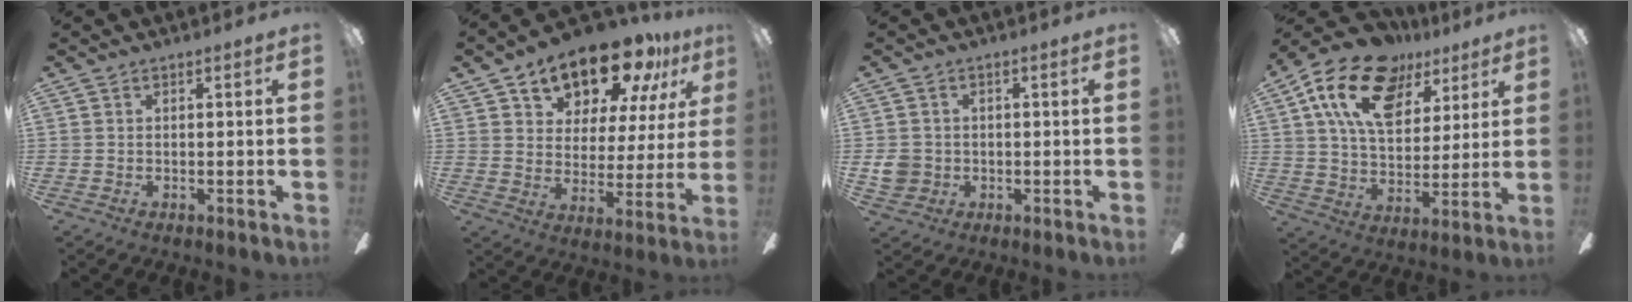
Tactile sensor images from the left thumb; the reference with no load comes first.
{"total": 16.2, "force": [13.0, 7.2, 6.5], "torque": [-0.120, -0.084, 0.230]}
{"total": 4.6, "force": [-0.4, 4.4, 1.5], "torque": [-0.037, 0.005, -0.007]}
{"total": 20.2, "force": [11.1, 12.0, 11.8], "torque": [-0.198, -0.036, 0.198]}